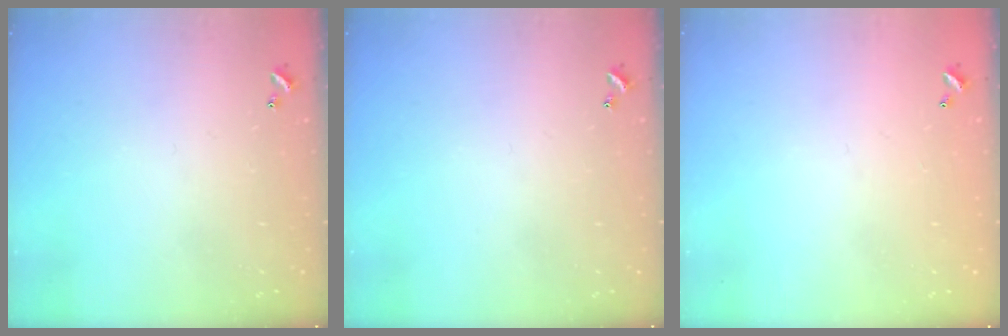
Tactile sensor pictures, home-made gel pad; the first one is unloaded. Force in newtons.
{"total": 0.0}
{"total": 2.7, "press": 2.7, "slide": 0.1}